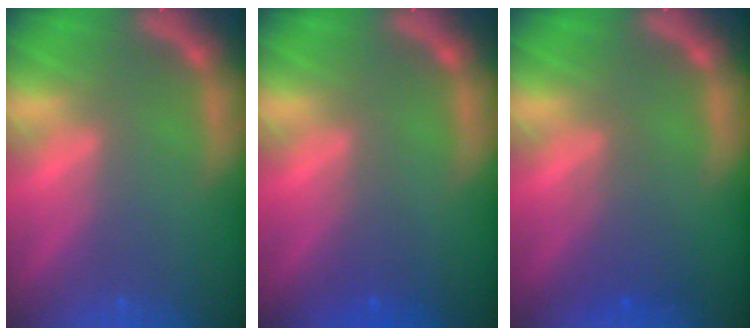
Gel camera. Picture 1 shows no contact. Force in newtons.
{"total": 1.5}
{"total": 2.4}